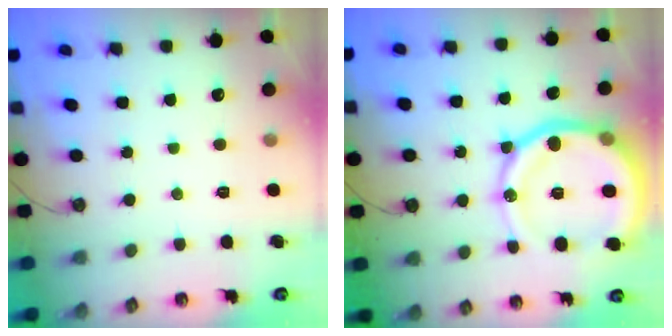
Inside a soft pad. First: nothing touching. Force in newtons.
{"total": 20.3, "press": 20.1, "slide": 2.6}